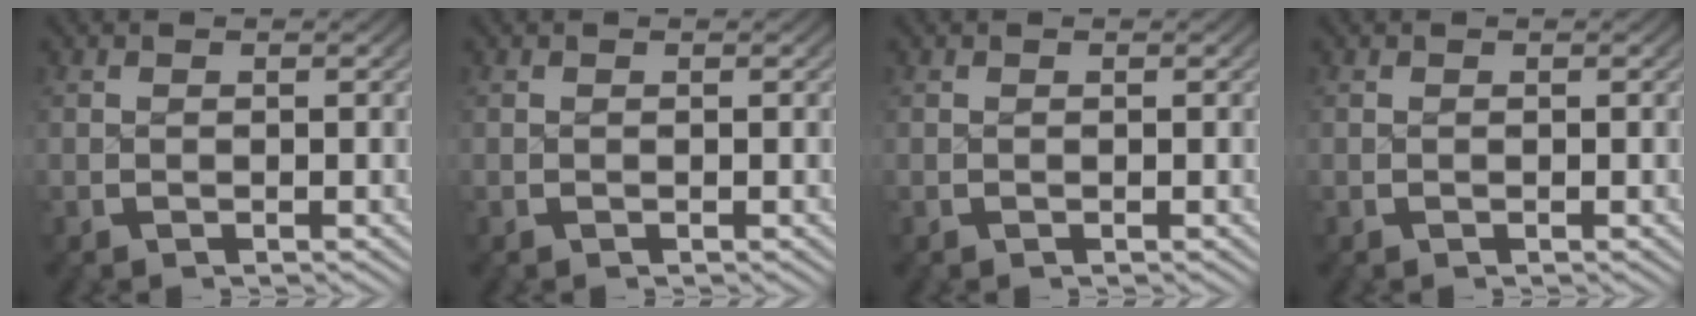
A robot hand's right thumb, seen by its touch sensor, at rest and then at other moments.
{"total": 0.0}
{"total": 0.0}
{"total": 0.0}